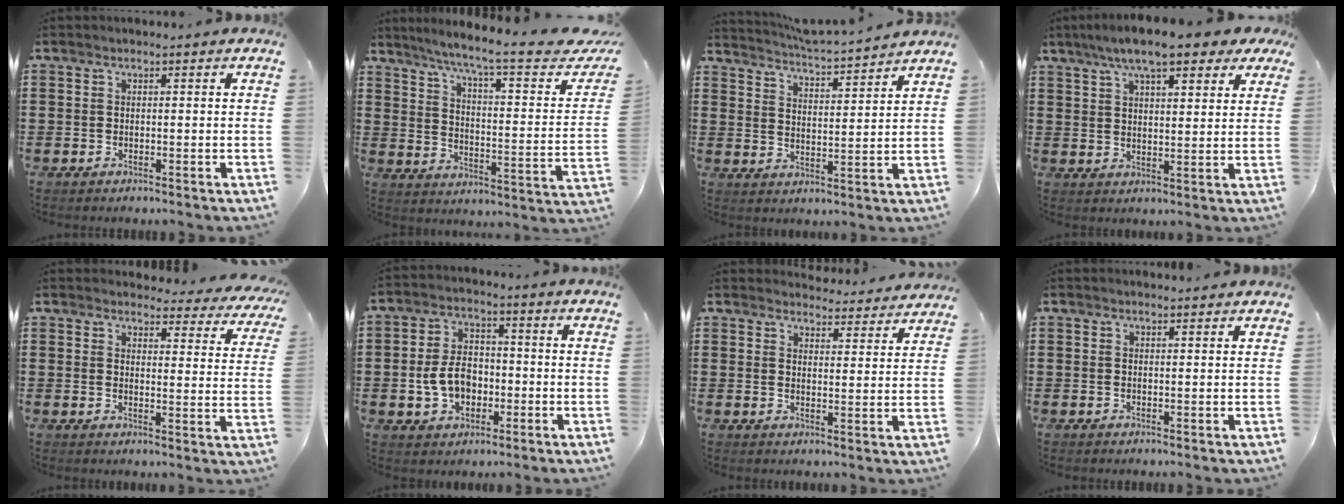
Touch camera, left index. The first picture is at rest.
{"total": 8.8, "force": [6.4, -0.1, 6.0], "torque": [-0.122, -0.044, 0.095]}
{"total": 4.1, "force": [4.0, -0.8, 0.6], "torque": [-0.033, -0.035, 0.064]}
{"total": 9.1, "force": [7.1, 1.8, 5.4], "torque": [-0.116, -0.004, 0.126]}
{"total": 3.8, "force": [3.7, 0.5, 0.8], "torque": [-0.019, -0.026, 0.062]}
{"total": 6.8, "force": [-1.5, 4.8, 4.5], "torque": [-0.099, 0.004, -0.035]}
{"total": 4.0, "force": [4.0, 0.2, 0.0], "torque": [-0.008, -0.027, 0.071]}
{"total": 0.8, "force": [0.8, 0.0, 0.2], "torque": [-0.005, -0.001, 0.017]}